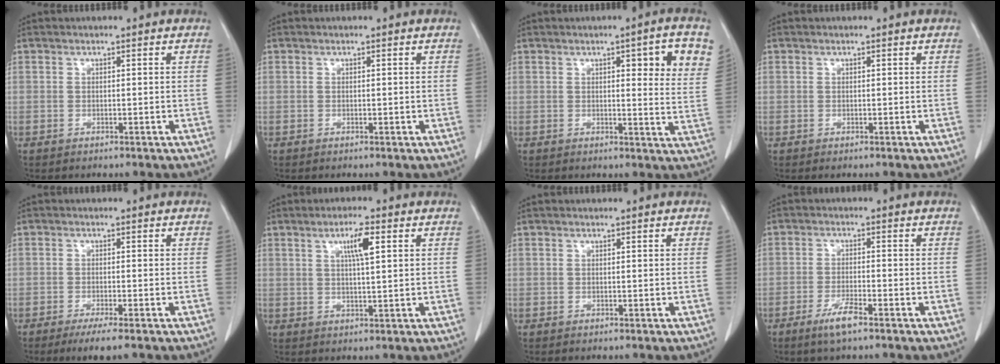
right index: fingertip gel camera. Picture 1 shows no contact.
{"total": 0.0}
{"total": 8.9, "force": [3.7, 1.2, 8.0], "torque": [-0.091, -0.004, 0.040]}
{"total": 0.0}
{"total": 4.7, "force": [-3.3, 0.0, 3.3], "torque": [-0.048, -0.012, -0.052]}
{"total": 4.6, "force": [1.8, 0.4, 4.2], "torque": [-0.073, 0.001, 0.031]}
{"total": 0.0}
{"total": 4.2, "force": [-2.8, 0.3, 3.1], "torque": [-0.065, -0.006, -0.054]}